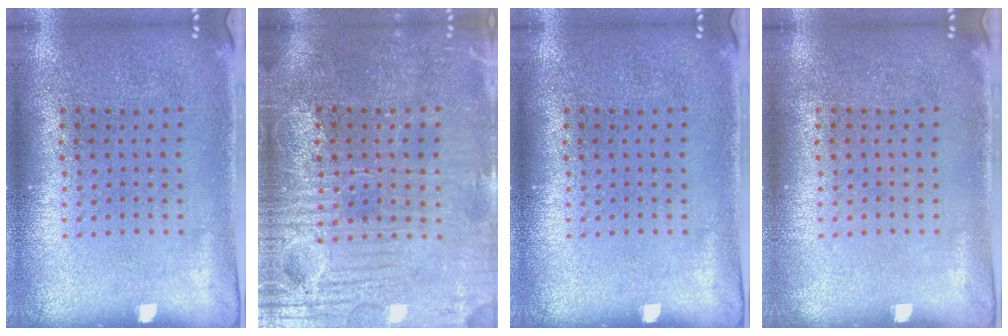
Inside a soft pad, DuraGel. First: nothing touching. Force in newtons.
{"total": 3.9, "press": 3.7, "slide": 1.1}
{"total": 0.0}
{"total": 0.0}